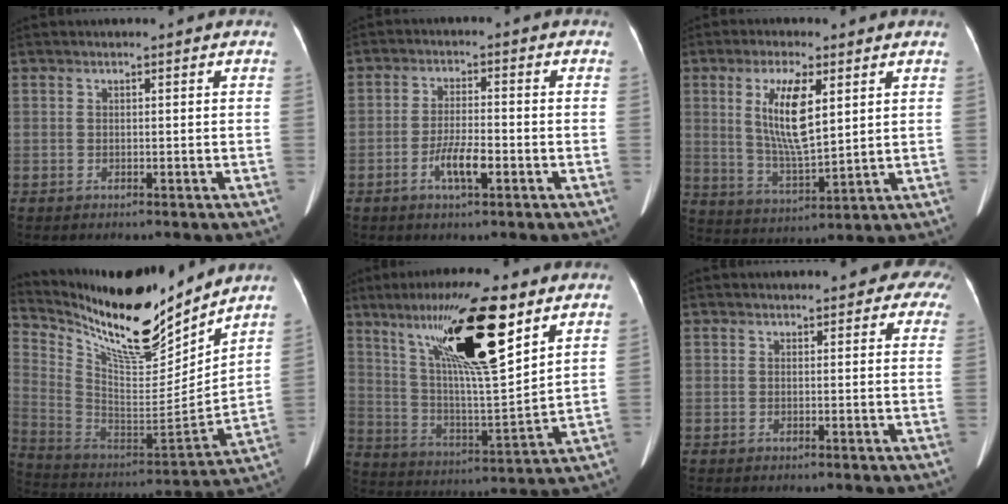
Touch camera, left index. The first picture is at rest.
{"total": 5.1, "force": [-2.2, 1.1, 4.5], "torque": [-0.087, 0.000, -0.040]}
{"total": 10.0, "force": [3.3, 2.3, 9.1], "torque": [-0.183, -0.005, 0.066]}
{"total": 21.2, "force": [18.1, 3.1, 10.6], "torque": [-0.203, -0.030, 0.312]}
{"total": 20.4, "force": [11.4, 2.4, 16.8], "torque": [-0.301, 0.014, 0.201]}
{"total": 4.7, "force": [3.4, 2.2, 2.4], "torque": [-0.009, 0.004, 0.025]}